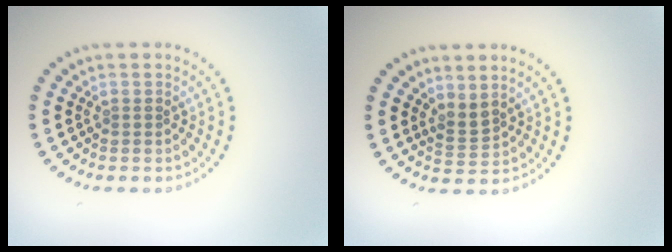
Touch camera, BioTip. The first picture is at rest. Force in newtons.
{"total": 1.8, "press": 1.3, "slide": 1.3}